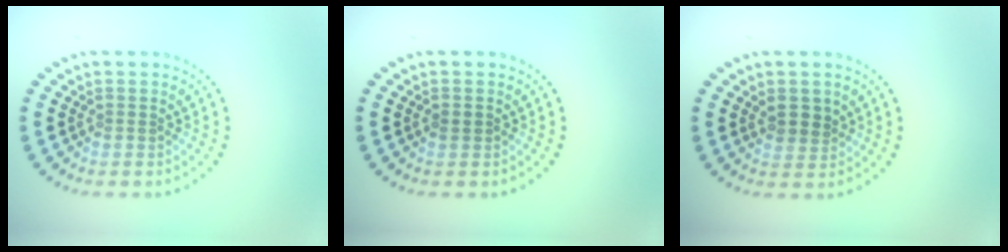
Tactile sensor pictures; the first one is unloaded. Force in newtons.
{"total": 0.9, "press": 0.9, "slide": 0.3}
{"total": 2.0, "press": 1.8, "slide": 0.8}